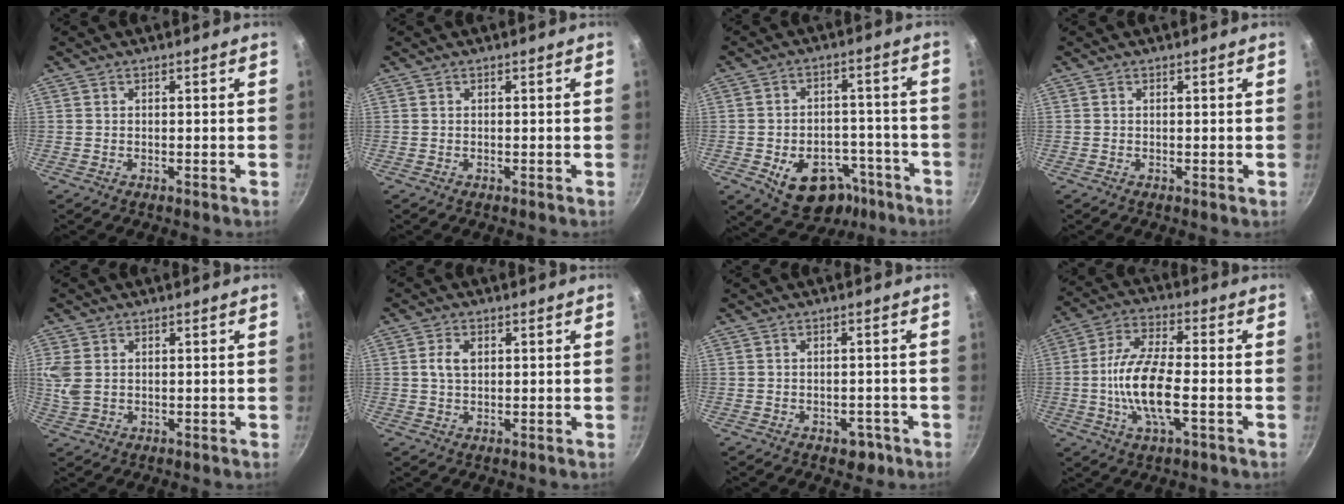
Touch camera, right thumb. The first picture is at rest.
{"total": 0.0}
{"total": 13.8, "force": [-7.3, 9.2, 7.3], "torque": [-0.082, 0.048, -0.098]}
{"total": 0.0}
{"total": 4.8, "force": [0.6, 3.4, 3.4], "torque": [-0.094, 0.001, 0.018]}
{"total": 3.5, "force": [0.8, 2.2, 2.5], "torque": [-0.048, 0.001, 0.015]}
{"total": 2.9, "force": [-1.7, 2.0, 1.3], "torque": [-0.002, 0.012, -0.017]}
{"total": 12.9, "force": [-2.4, 5.0, 11.7], "torque": [-0.240, 0.018, -0.046]}